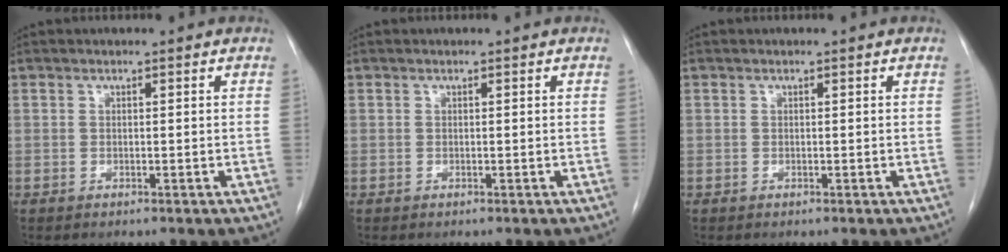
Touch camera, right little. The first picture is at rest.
{"total": 0.0}
{"total": 0.0}